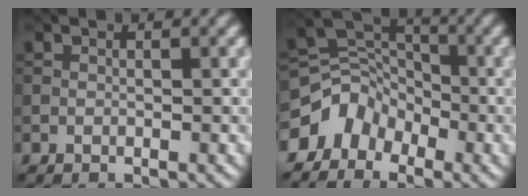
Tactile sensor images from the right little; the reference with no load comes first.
{"total": 4.7, "force": [-3.3, 3.1, 1.0], "torque": [-0.010, 0.008, -0.071]}